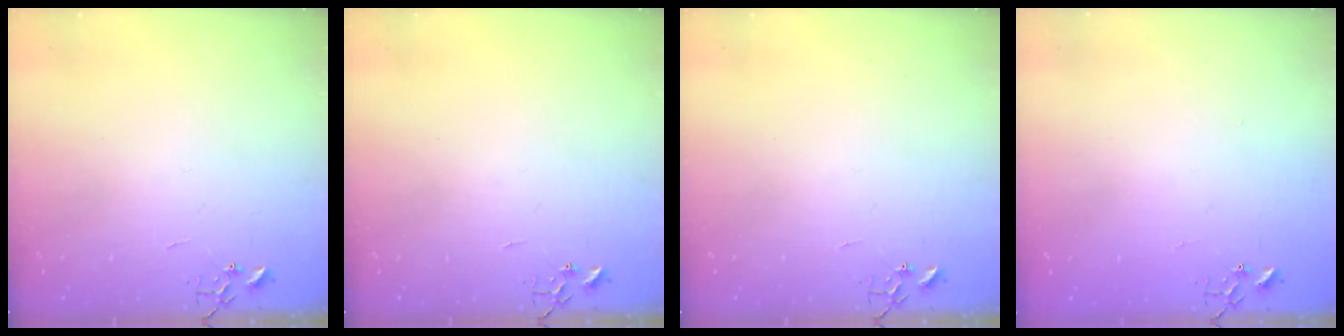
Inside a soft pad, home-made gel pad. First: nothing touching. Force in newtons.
{"total": 0.0}
{"total": 0.0}
{"total": 1.3, "press": 1.2, "slide": 0.1}